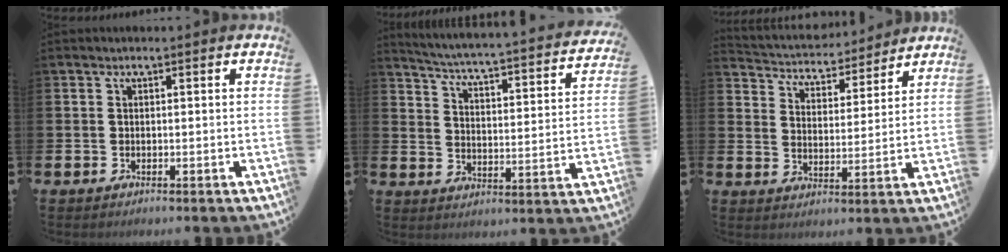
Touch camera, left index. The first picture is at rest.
{"total": 3.6, "force": [3.4, 0.0, 1.4], "torque": [-0.049, -0.039, 0.047]}
{"total": 4.7, "force": [4.4, 1.6, 0.1], "torque": [-0.035, -0.035, 0.074]}